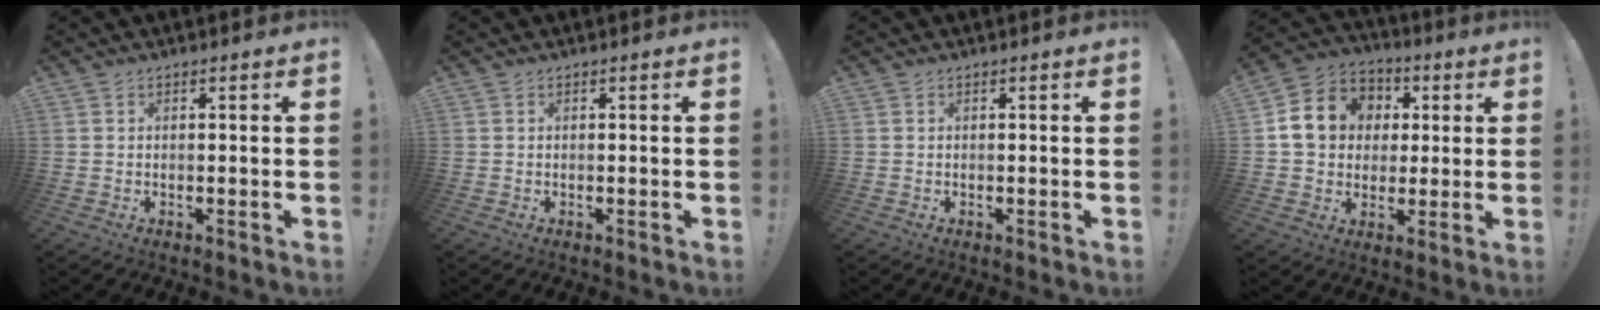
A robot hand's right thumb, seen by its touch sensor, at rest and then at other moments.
{"total": 0.0}
{"total": 0.0}
{"total": 13.9, "force": [2.5, 12.1, 6.3], "torque": [-0.081, 0.004, 0.057]}